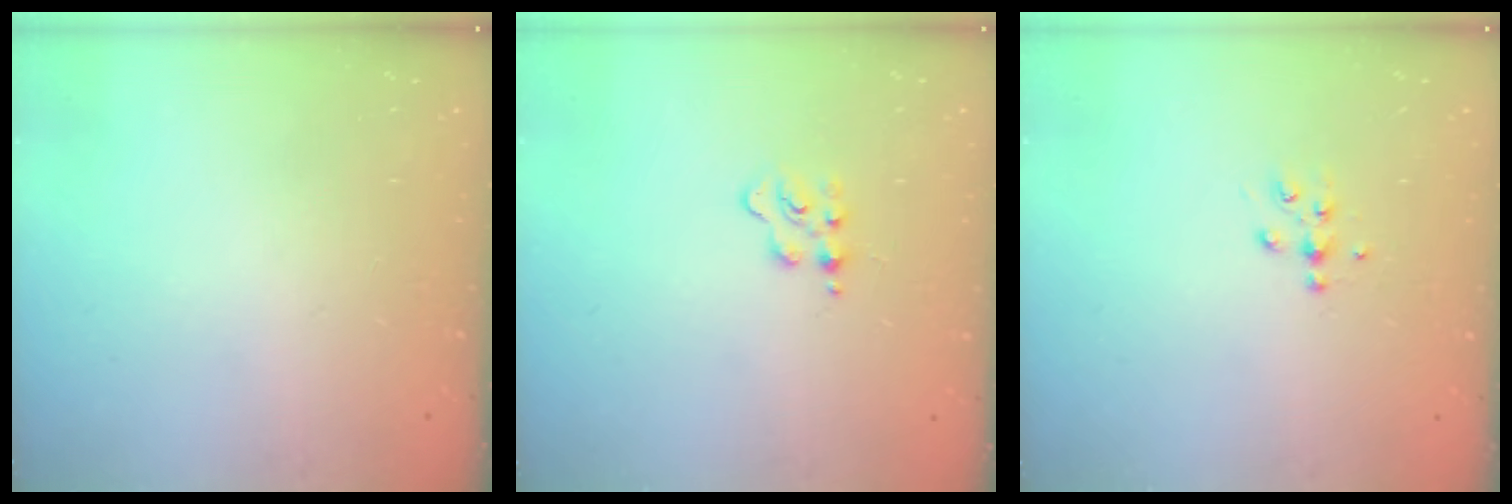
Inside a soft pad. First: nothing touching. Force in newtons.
{"total": 2.8, "press": 2.8, "slide": 0.3}
{"total": 4.9, "press": 4.9, "slide": 0.7}